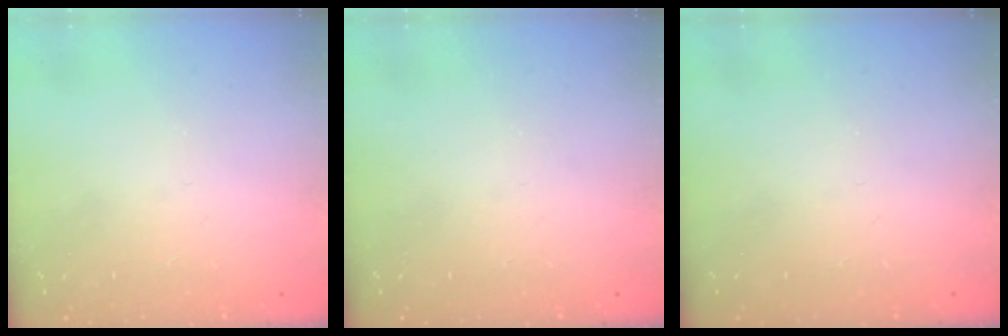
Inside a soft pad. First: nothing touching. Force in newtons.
{"total": 0.0}
{"total": 0.0}